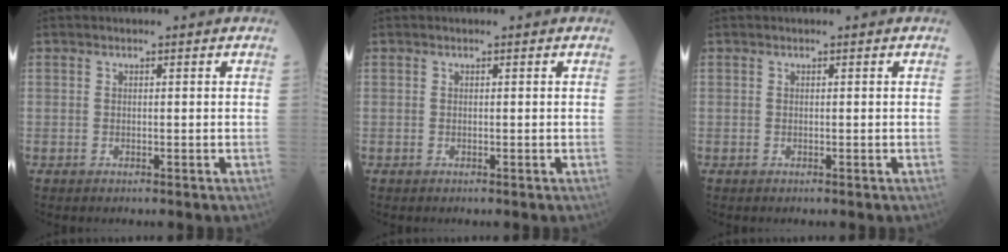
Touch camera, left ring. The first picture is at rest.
{"total": 0.0}
{"total": 0.0}